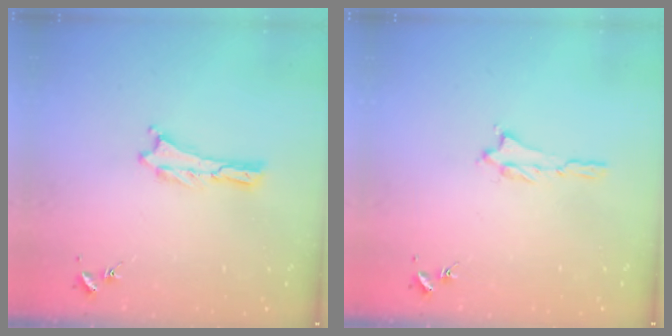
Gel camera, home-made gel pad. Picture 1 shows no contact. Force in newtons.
{"total": 1.2, "press": 1.2, "slide": 0.3}